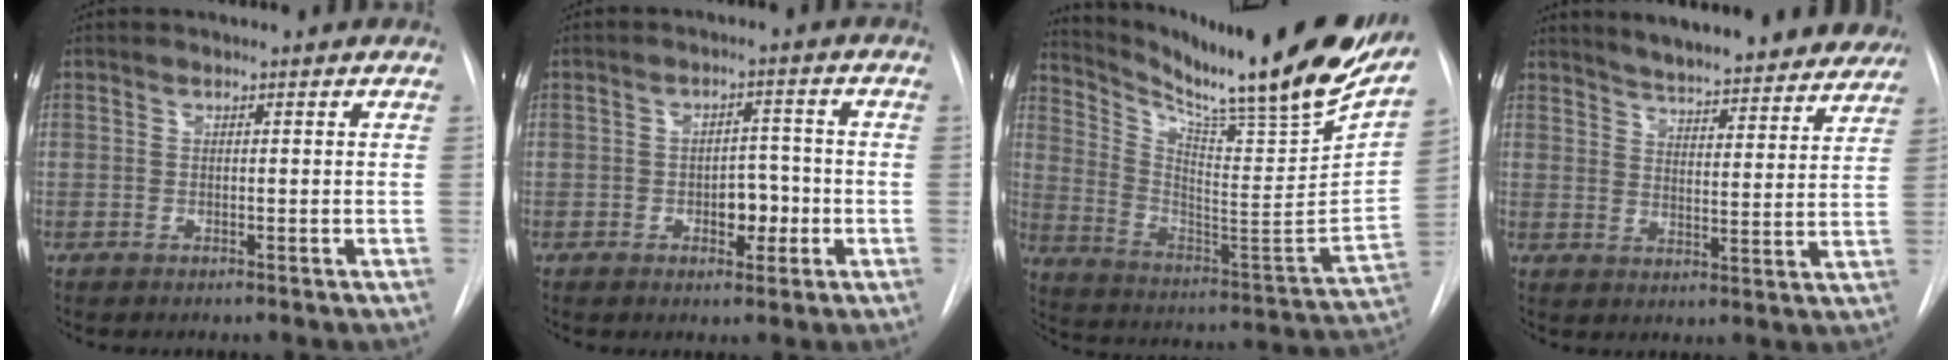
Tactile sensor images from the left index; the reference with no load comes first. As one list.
[{"total": 4.6, "force": [-1.4, 2.6, 3.5], "torque": [-0.039, 0.010, -0.016]}, {"total": 28.7, "force": [24.0, 0.8, 15.8], "torque": [-0.265, -0.099, 0.345]}, {"total": 21.4, "force": [19.4, 3.9, 8.1], "torque": [-0.115, -0.024, 0.241]}]